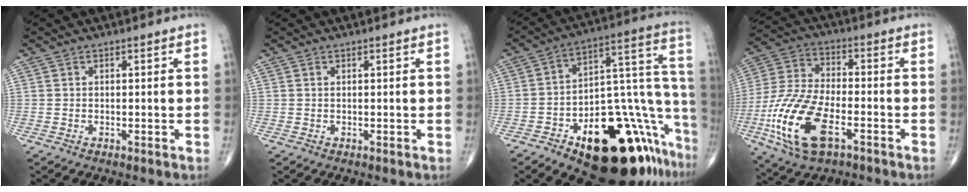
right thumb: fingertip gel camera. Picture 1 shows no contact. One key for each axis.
{"total": 0.0}
{"total": 29.6, "fx": -14.6, "fy": 12.6, "fz": 22.4, "tx": -0.212, "ty": 0.107, "tz": -0.207}
{"total": 17.9, "fx": -6.8, "fy": 8.3, "fz": 14.3, "tx": -0.308, "ty": 0.014, "tz": -0.126}